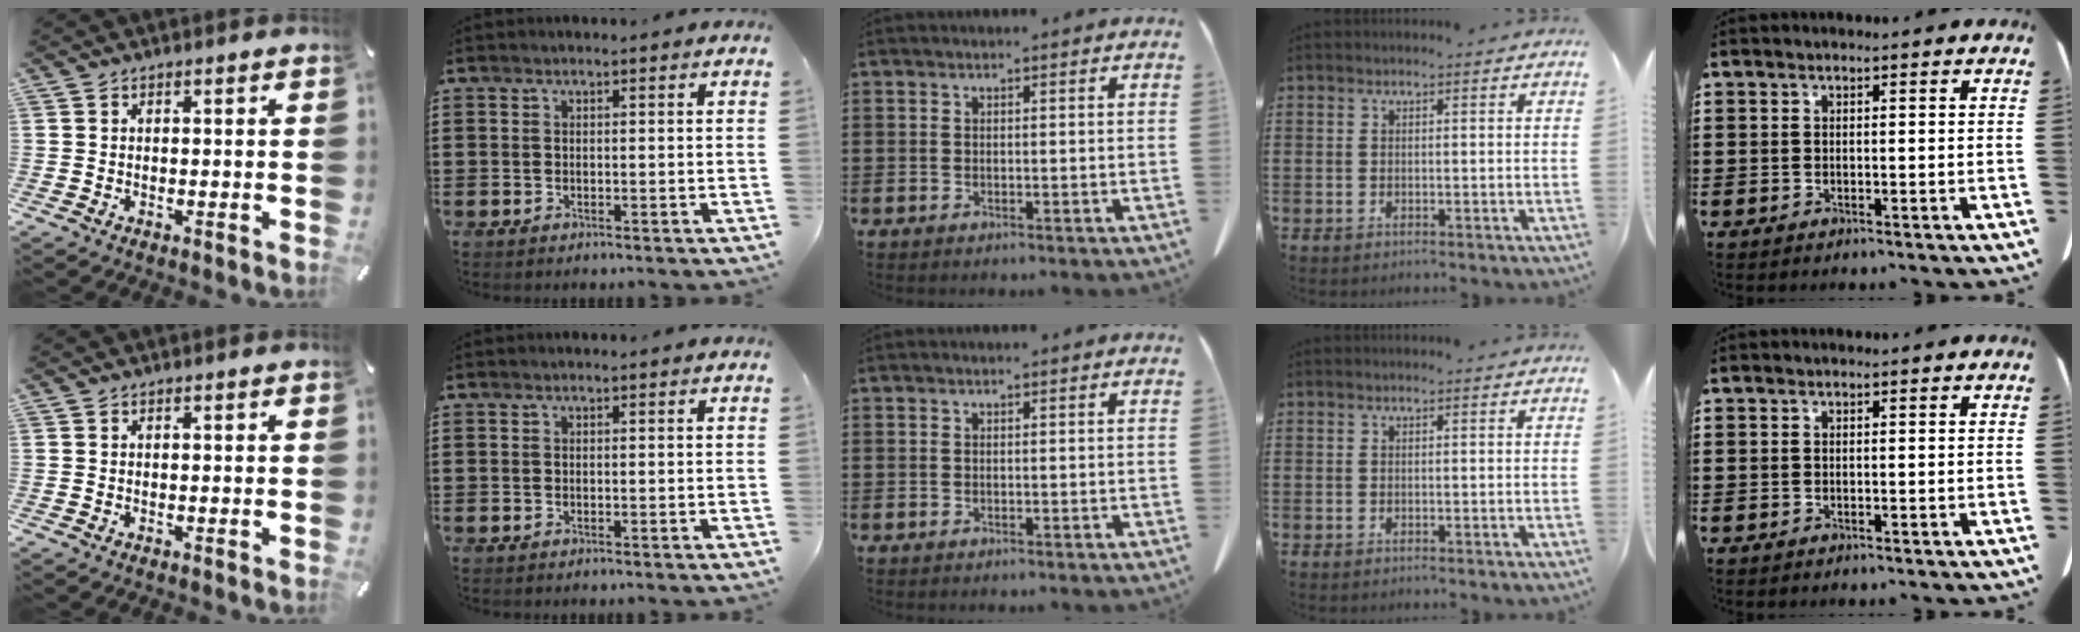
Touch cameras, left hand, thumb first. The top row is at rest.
{}